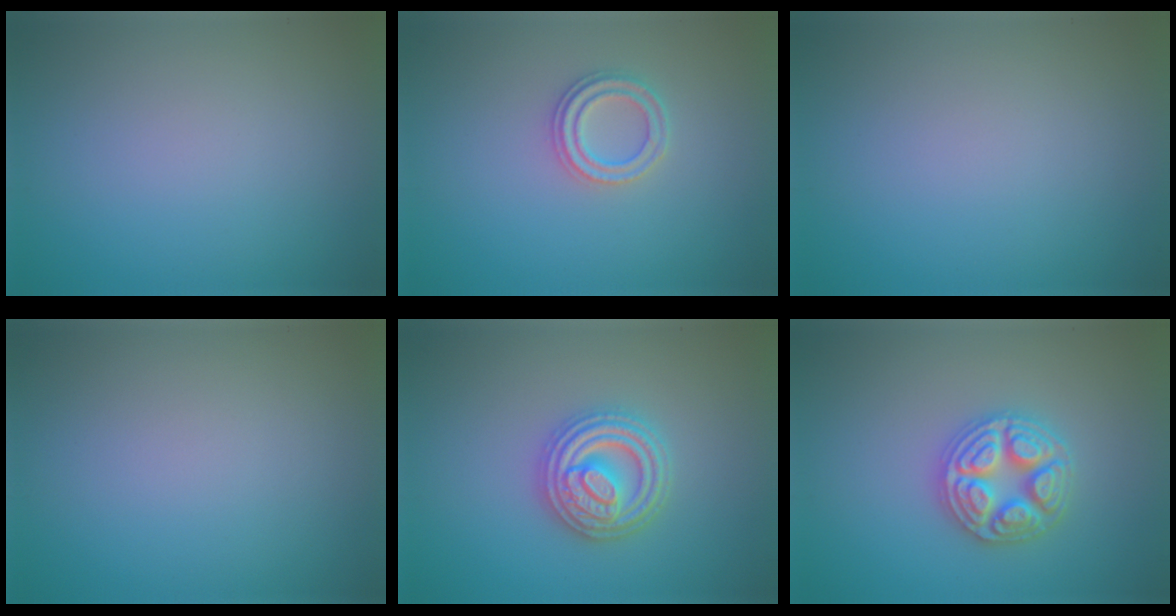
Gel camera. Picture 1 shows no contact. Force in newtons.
{"total": 2.2, "press": 2.1, "slide": 0.6}
{"total": 0.0}
{"total": 0.0}
{"total": 4.9, "press": 4.9, "slide": 0.7}
{"total": 4.7, "press": 4.7, "slide": 0.5}